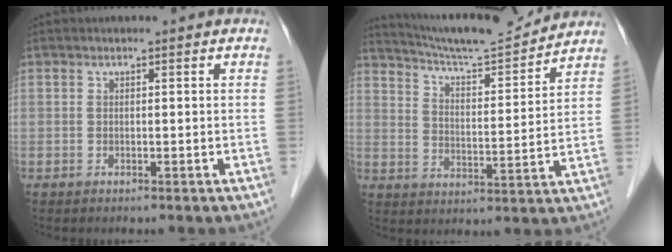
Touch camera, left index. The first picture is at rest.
{"total": 14.1, "force": [13.5, 0.2, 4.0], "torque": [-0.073, 0.001, 0.212]}